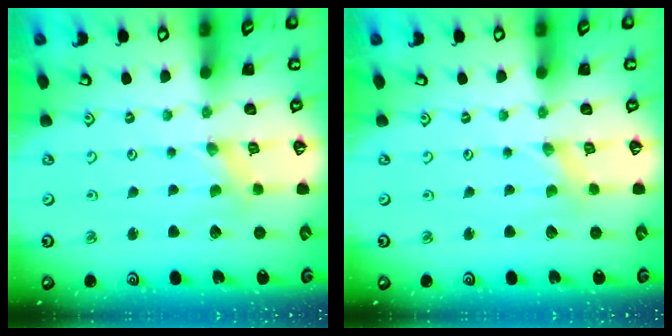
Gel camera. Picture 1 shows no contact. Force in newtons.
{"total": 0.0}